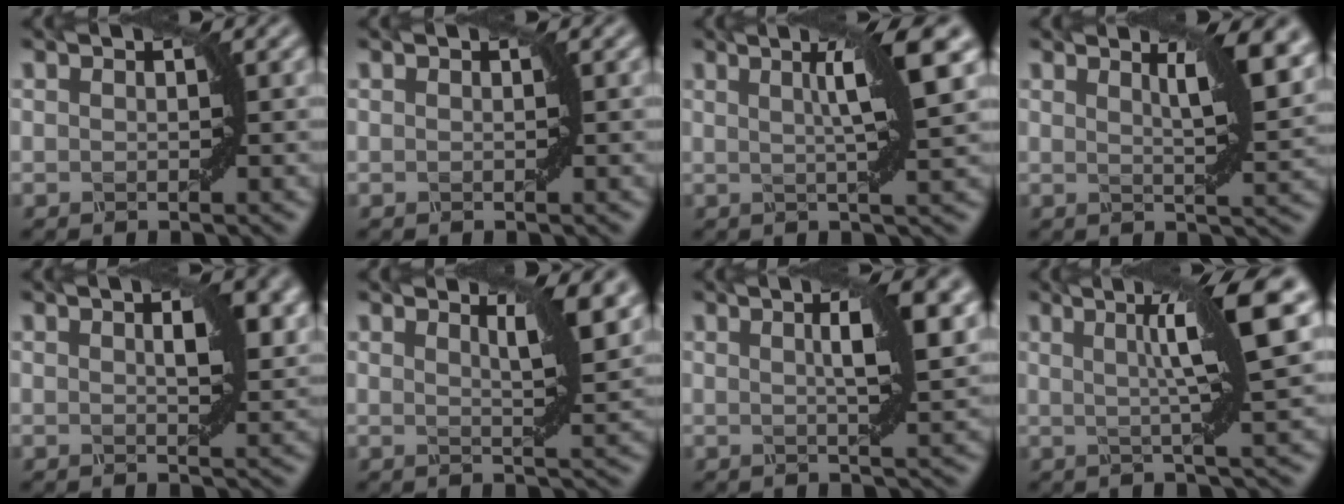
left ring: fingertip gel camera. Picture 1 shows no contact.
{"total": 0.0}
{"total": 5.7, "force": [1.8, 0.9, 5.4], "torque": [-0.072, 0.012, 0.027]}
{"total": 4.8, "force": [2.4, 1.1, 4.1], "torque": [-0.052, 0.002, 0.039]}
{"total": 3.6, "force": [1.2, 1.3, 3.1], "torque": [-0.048, 0.003, 0.022]}
{"total": 4.0, "force": [2.3, 1.0, 3.1], "torque": [-0.040, -0.001, 0.038]}
{"total": 5.2, "force": [1.3, 1.3, 4.9], "torque": [-0.059, 0.011, 0.015]}
{"total": 7.4, "force": [1.9, 0.9, 7.1], "torque": [-0.098, 0.018, 0.028]}